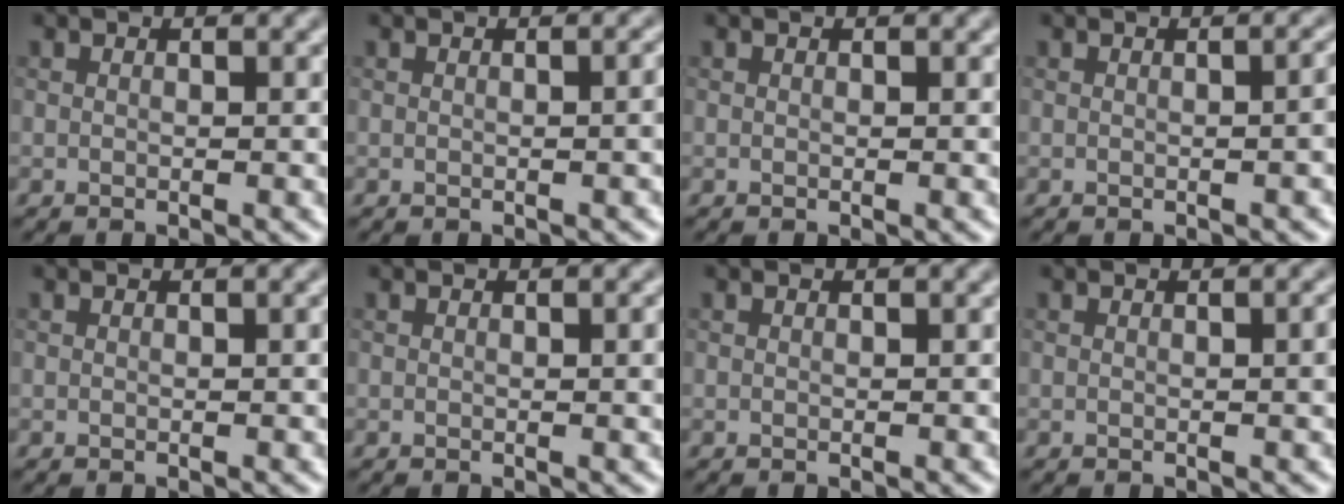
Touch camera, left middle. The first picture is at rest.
{"total": 1.9, "force": [-0.1, 0.8, 1.7], "torque": [-0.012, 0.005, -0.001]}
{"total": 0.0}
{"total": 2.7, "force": [-0.3, 1.2, 2.4], "torque": [-0.013, 0.007, 0.001]}
{"total": 0.6, "force": [0.1, 0.1, 0.6], "torque": [-0.006, 0.004, 0.001]}
{"total": 1.6, "force": [0.1, 0.4, 1.5], "torque": [-0.017, 0.002, 0.000]}
{"total": 0.0}
{"total": 1.7, "force": [0.1, 0.4, 1.6], "torque": [-0.016, 0.005, -0.001]}